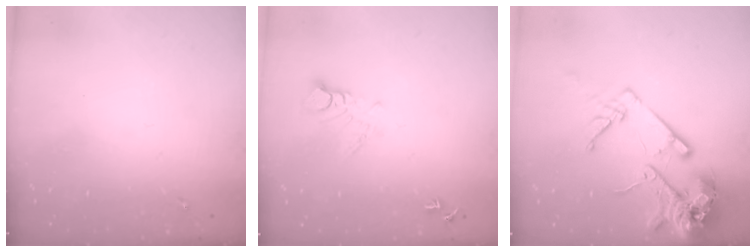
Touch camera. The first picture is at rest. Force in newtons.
{"total": 7.2, "press": 7.2, "slide": 0.8}
{"total": 17.0, "press": 16.8, "slide": 2.4}